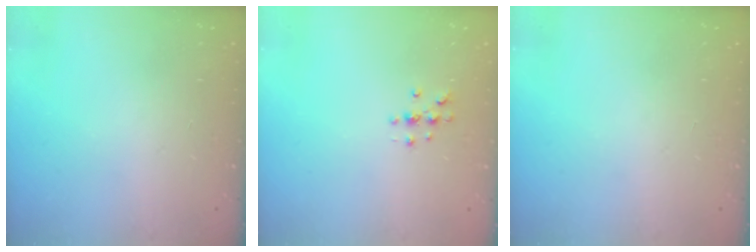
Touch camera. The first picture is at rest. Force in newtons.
{"total": 3.5, "press": 3.5, "slide": 0.4}
{"total": 0.0}